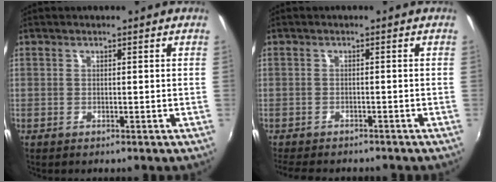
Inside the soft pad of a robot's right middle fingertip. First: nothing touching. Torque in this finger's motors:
{"motor_torque": [1.24, -0.90, 0.19, 0.13]}